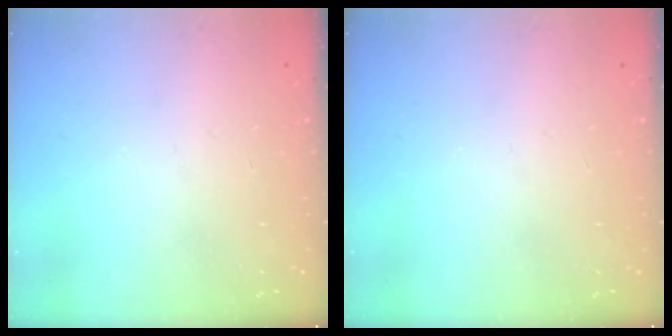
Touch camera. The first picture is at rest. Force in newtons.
{"total": 0.0}